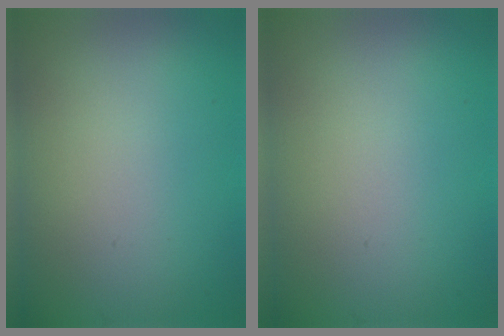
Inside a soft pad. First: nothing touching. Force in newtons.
{"total": 0.0}